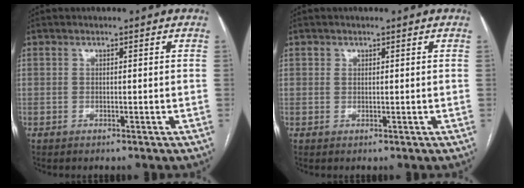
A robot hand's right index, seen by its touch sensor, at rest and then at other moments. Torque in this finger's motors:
{"motor_torque": [-0.07, 0.00, 0.00, 0.01]}